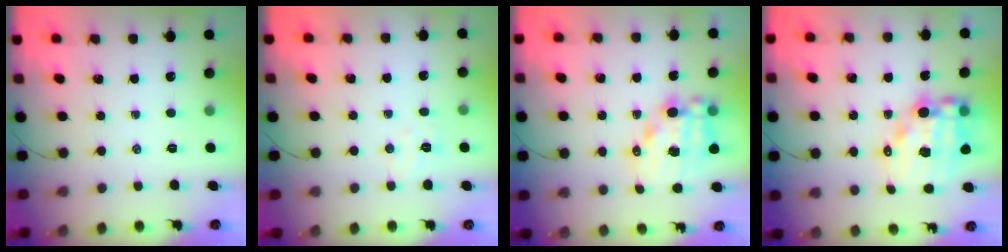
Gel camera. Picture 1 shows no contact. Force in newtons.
{"total": 3.9, "press": 3.8, "slide": 1.0}
{"total": 12.9, "press": 12.5, "slide": 3.2}
{"total": 14.5, "press": 14.1, "slide": 3.4}